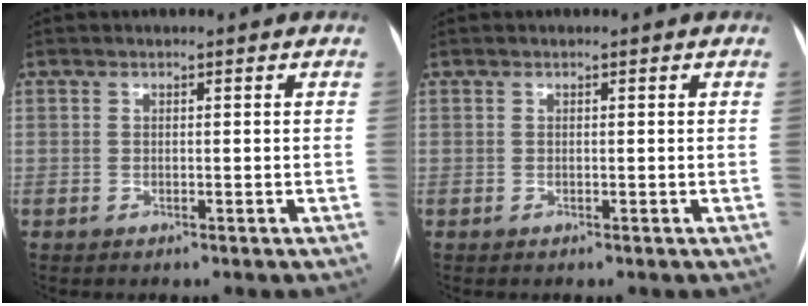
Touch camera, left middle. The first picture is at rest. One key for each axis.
{"total": 0.0}